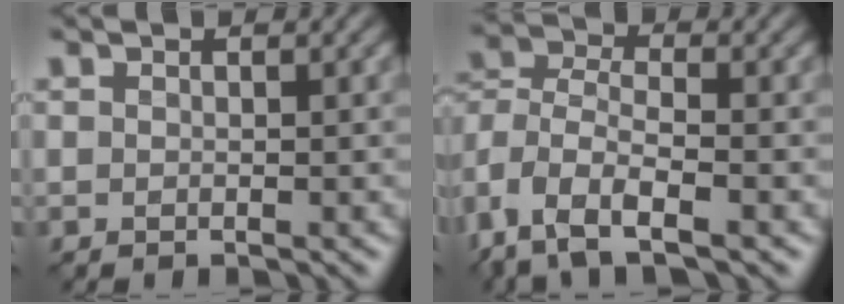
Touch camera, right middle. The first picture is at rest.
{"total": 8.0, "force": [-4.3, 3.9, 5.6], "torque": [-0.118, -0.005, -0.092]}